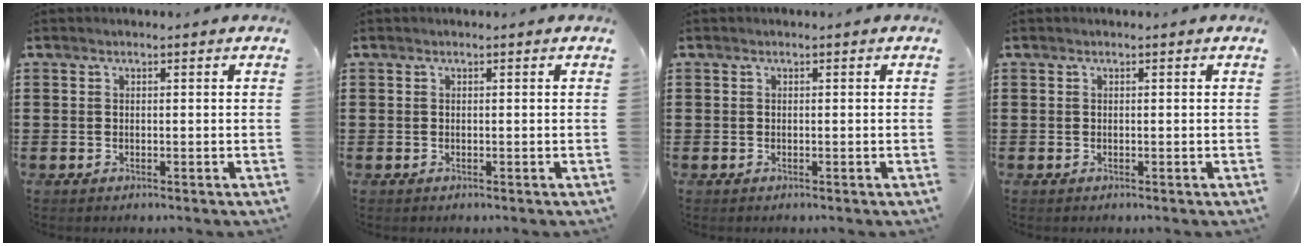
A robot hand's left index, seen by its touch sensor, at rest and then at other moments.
{"total": 0.0}
{"total": 0.0}
{"total": 0.0}